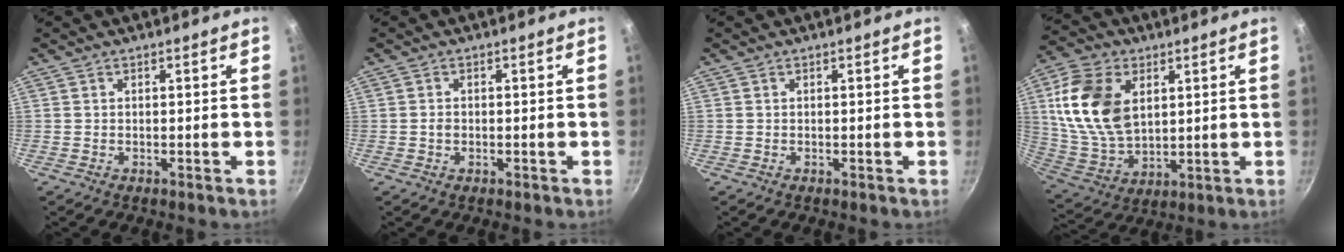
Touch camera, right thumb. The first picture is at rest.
{"total": 1.2, "force": [-0.3, 0.9, 0.8], "torque": [-0.015, 0.003, -0.006]}
{"total": 0.0}
{"total": 17.0, "force": [4.5, 11.1, 12.1], "torque": [-0.215, -0.011, 0.097]}